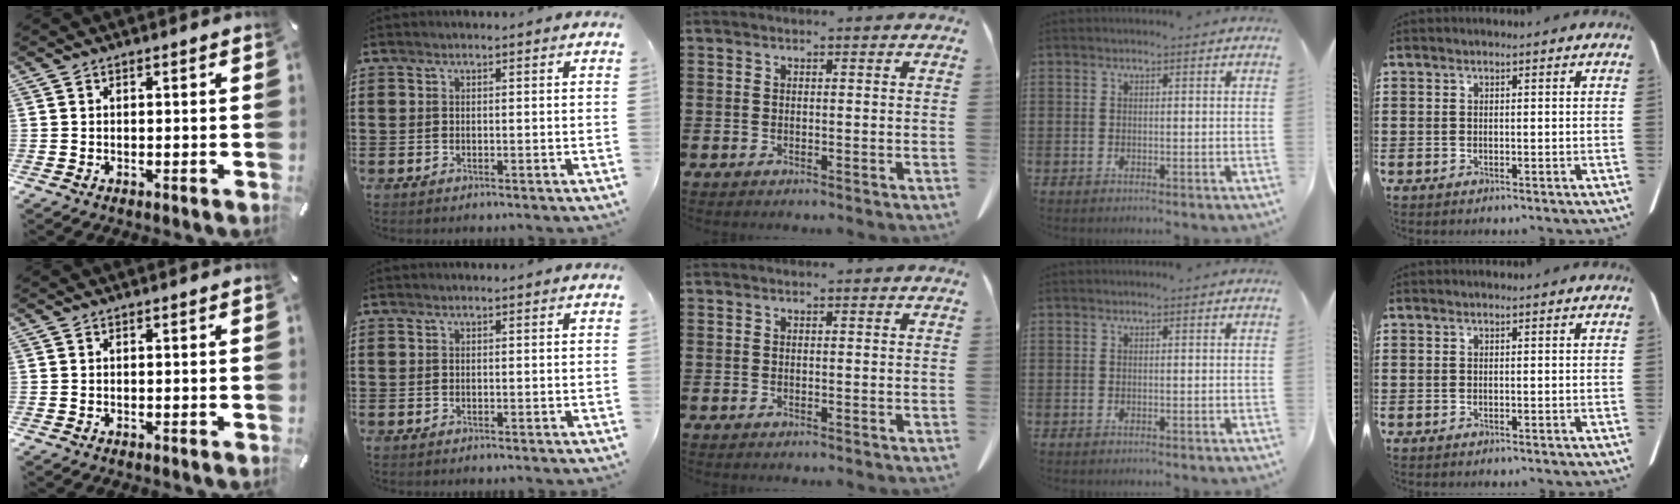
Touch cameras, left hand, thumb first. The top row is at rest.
{}